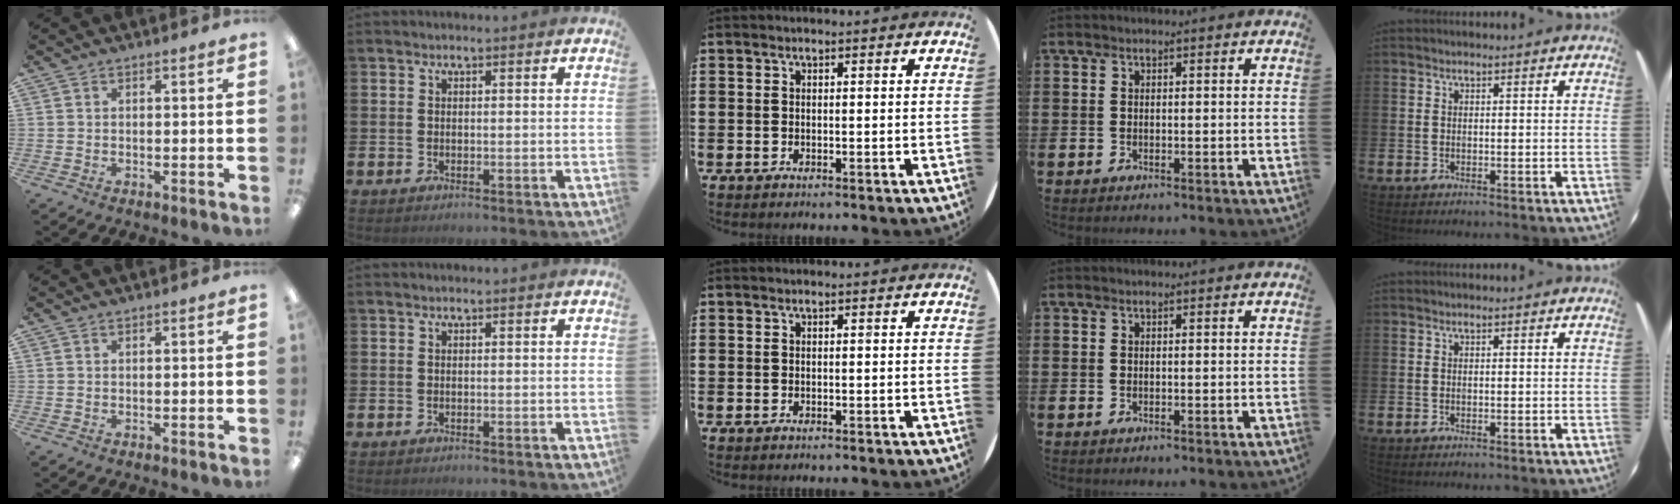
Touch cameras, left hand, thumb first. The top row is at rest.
{}